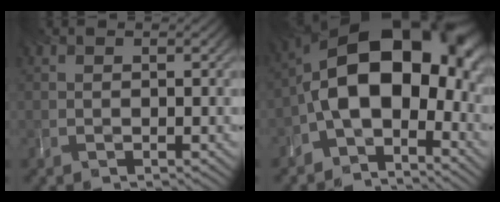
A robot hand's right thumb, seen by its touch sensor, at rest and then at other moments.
{"total": 15.7, "force": [-2.1, 9.1, 12.6], "torque": [-0.200, 0.008, -0.047]}